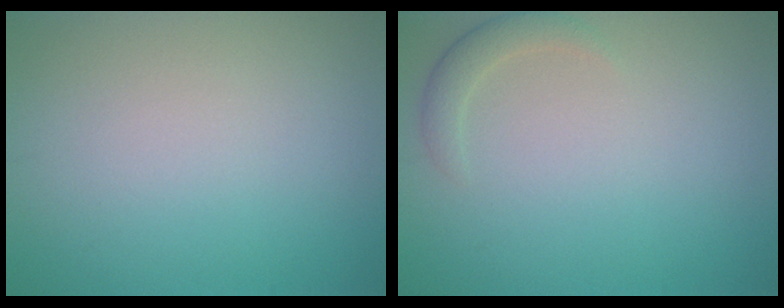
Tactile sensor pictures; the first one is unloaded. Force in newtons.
{"total": 1.6, "press": 1.6, "slide": 0.1}